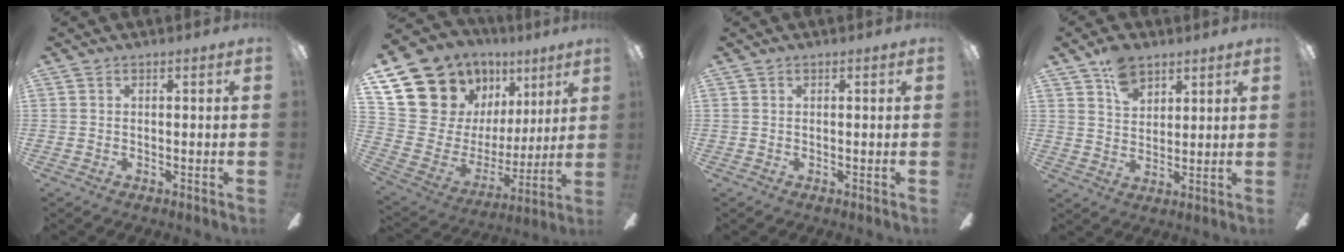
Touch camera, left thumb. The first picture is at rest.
{"total": 15.4, "force": [9.9, 11.0, 4.4], "torque": [-0.090, -0.085, 0.211]}
{"total": 0.0}
{"total": 7.7, "force": [5.2, 4.6, 3.2], "torque": [-0.056, -0.015, 0.097]}